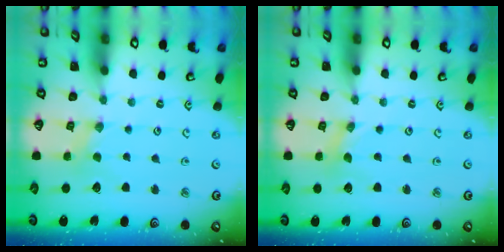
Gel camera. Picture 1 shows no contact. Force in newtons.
{"total": 0.0}